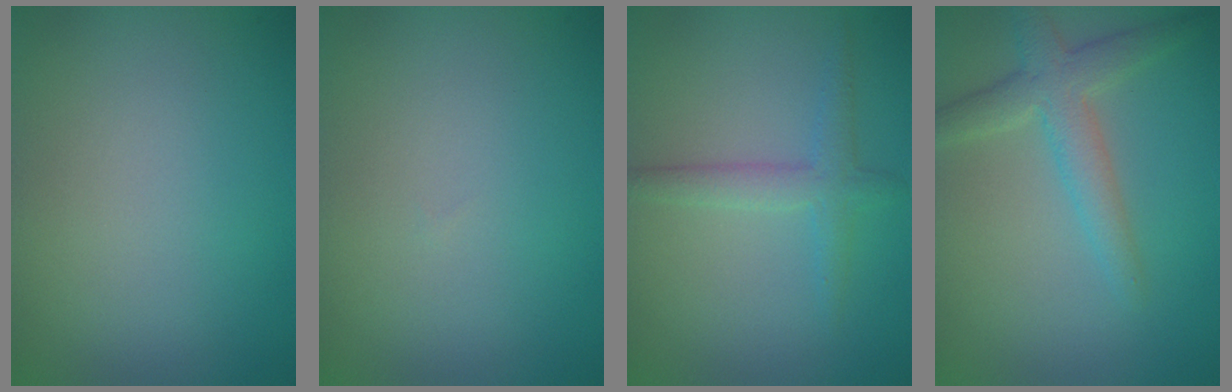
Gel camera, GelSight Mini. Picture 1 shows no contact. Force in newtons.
{"total": 0.0}
{"total": 2.3, "press": 2.3, "slide": 0.1}
{"total": 3.5, "press": 3.5, "slide": 0.1}